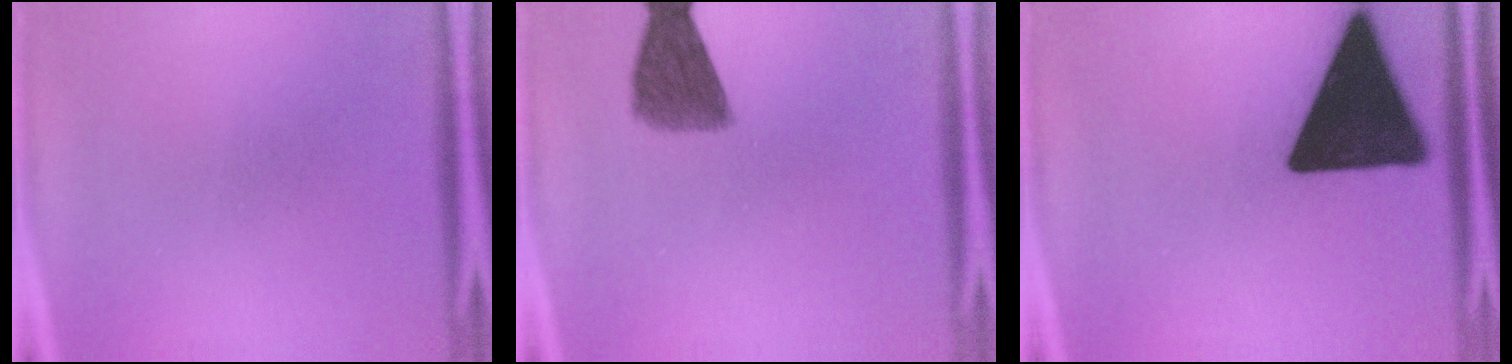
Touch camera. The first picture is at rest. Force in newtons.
{"total": 7.0}
{"total": 19.6}